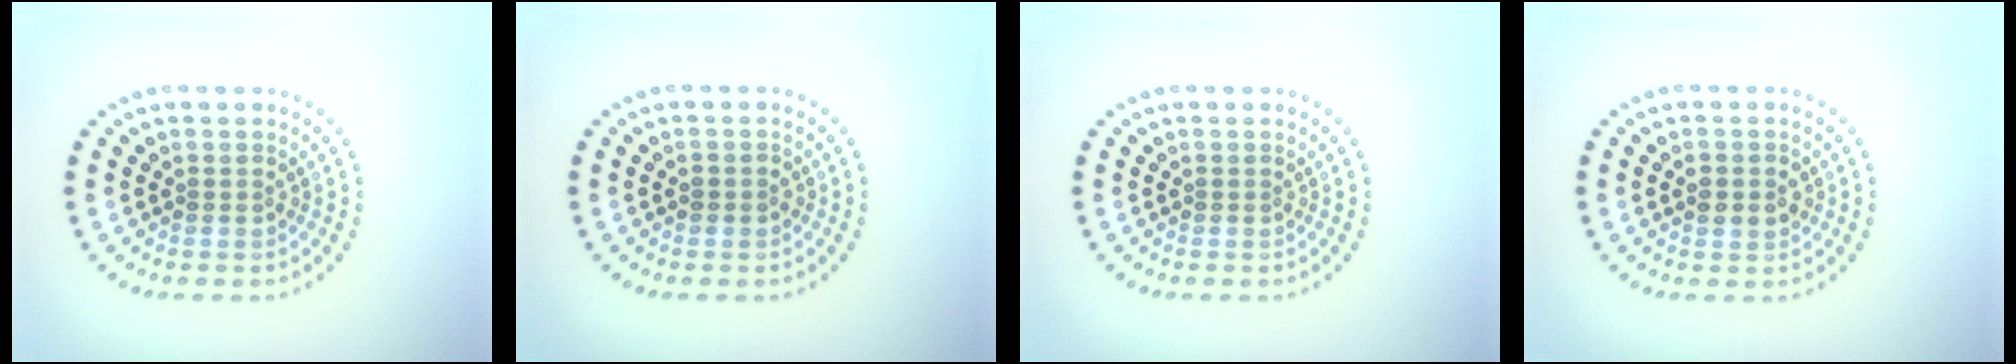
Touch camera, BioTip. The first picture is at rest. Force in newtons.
{"total": 0.9, "press": 0.8, "slide": 0.2}
{"total": 0.0}
{"total": 1.6, "press": 1.6, "slide": 0.1}